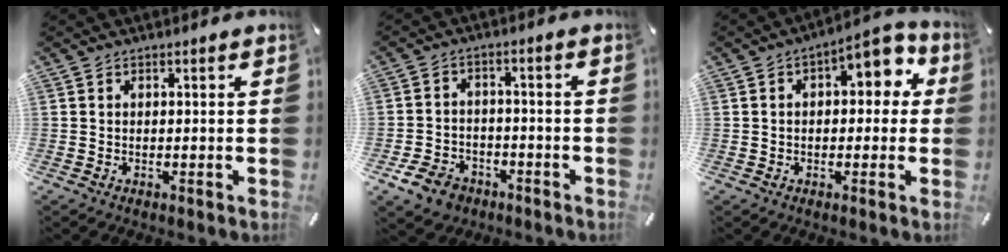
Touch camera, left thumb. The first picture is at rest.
{"total": 7.2, "force": [-4.4, 5.1, 2.6], "torque": [-0.053, 0.032, -0.080]}
{"total": 7.6, "force": [2.2, 4.4, 5.8], "torque": [-0.070, -0.013, 0.029]}